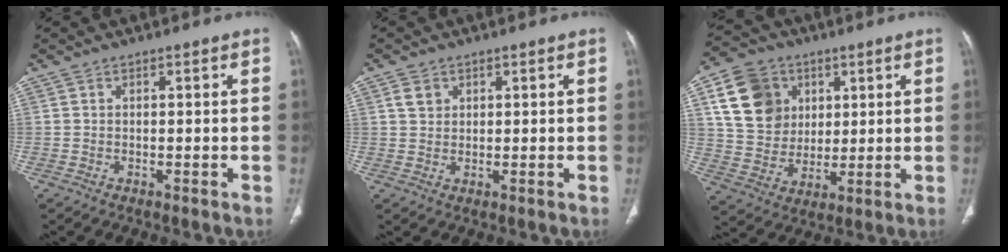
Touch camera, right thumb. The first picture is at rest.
{"total": 2.8, "force": [1.3, 2.2, 1.1], "torque": [-0.014, -0.003, 0.027]}
{"total": 15.0, "force": [5.3, 12.4, 6.6], "torque": [-0.098, -0.004, 0.102]}